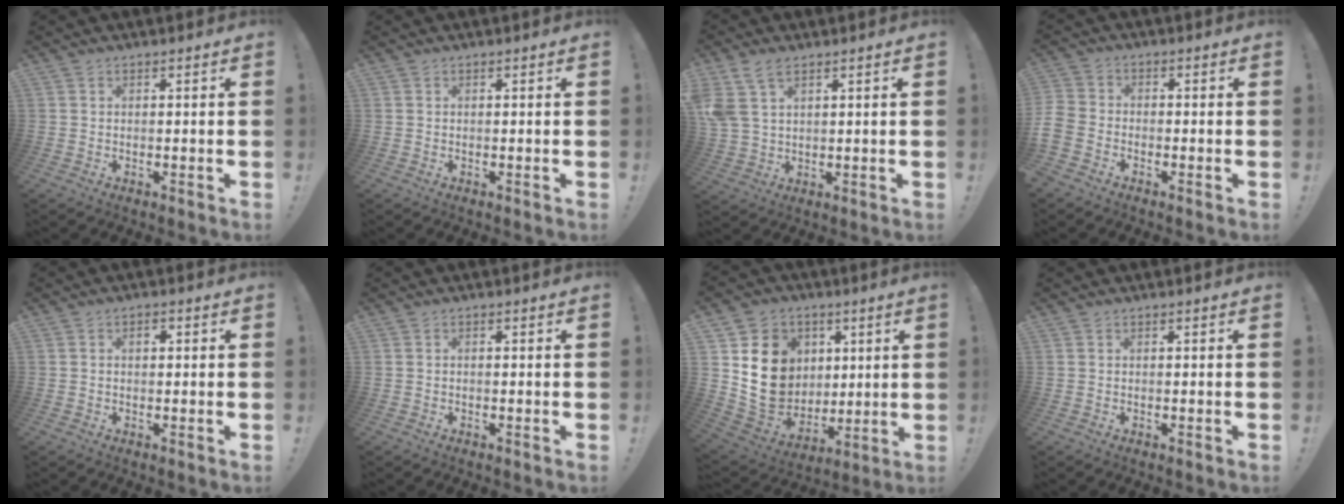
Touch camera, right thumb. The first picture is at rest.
{"total": 0.0}
{"total": 8.4, "force": [5.0, 4.5, 5.1], "torque": [-0.095, -0.016, 0.099]}
{"total": 5.4, "force": [-3.3, 3.7, 2.1], "torque": [-0.053, 0.015, -0.062]}
{"total": 1.5, "force": [0.2, 1.0, 1.2], "torque": [-0.016, 0.003, 0.000]}
{"total": 0.0}
{"total": 17.8, "force": [4.2, 15.4, 8.0], "torque": [-0.114, -0.022, 0.103]}
{"total": 0.0}